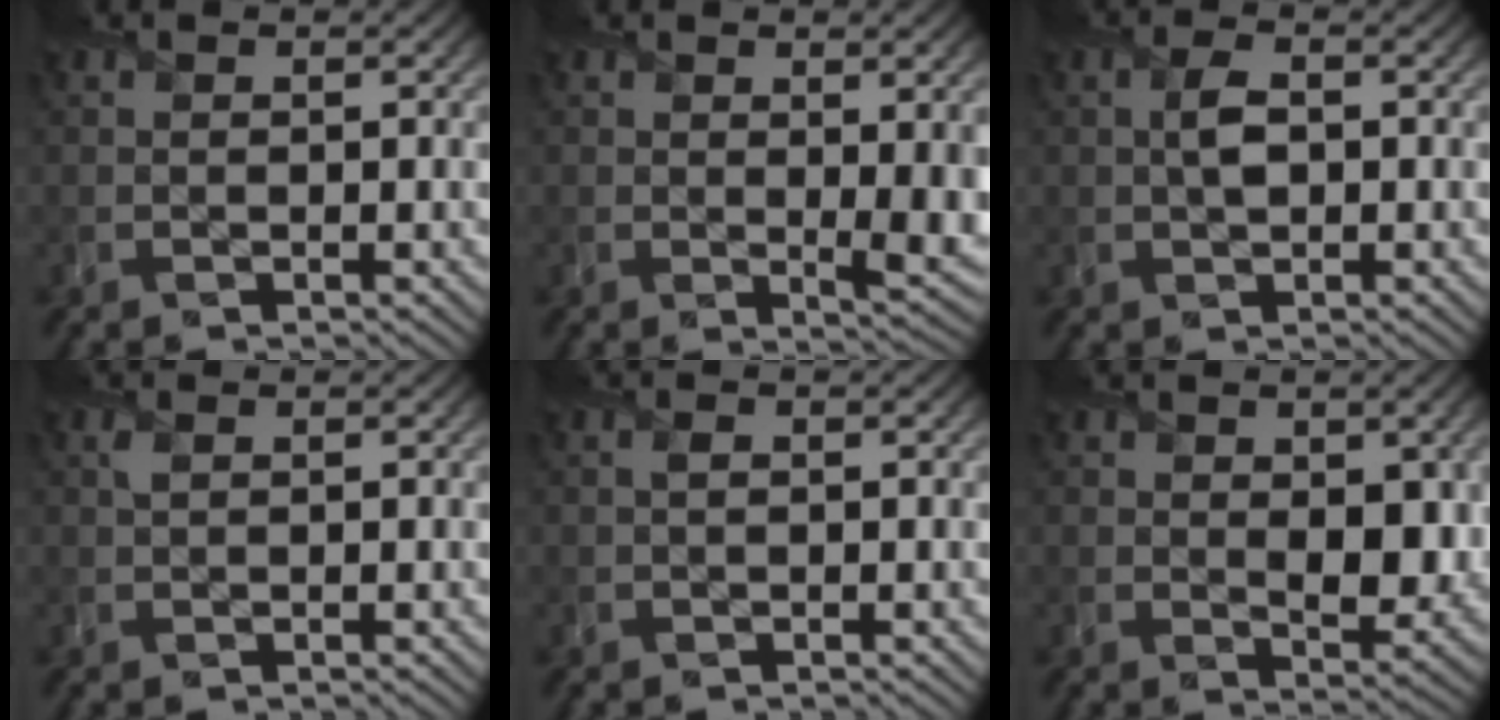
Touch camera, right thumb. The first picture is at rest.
{"total": 4.4, "force": [0.6, 1.3, 4.2], "torque": [-0.062, -0.011, 0.017]}
{"total": 2.7, "force": [0.2, 1.5, 2.3], "torque": [-0.047, 0.002, 0.002]}
{"total": 0.8, "force": [0.4, 0.5, 0.5], "torque": [-0.017, 0.000, 0.009]}
{"total": 0.7, "force": [0.2, 0.4, 0.6], "torque": [-0.012, 0.001, 0.002]}
{"total": 5.4, "force": [0.8, 3.3, 4.2], "torque": [-0.068, -0.016, 0.021]}